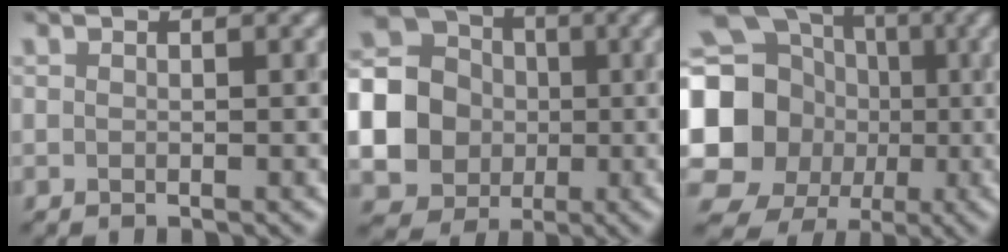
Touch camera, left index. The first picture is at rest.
{"total": 20.4, "force": [-0.6, 19.5, 6.0], "torque": [-0.185, -0.011, -0.052]}
{"total": 19.3, "force": [-0.4, 17.7, 7.9], "torque": [-0.174, -0.004, -0.054]}